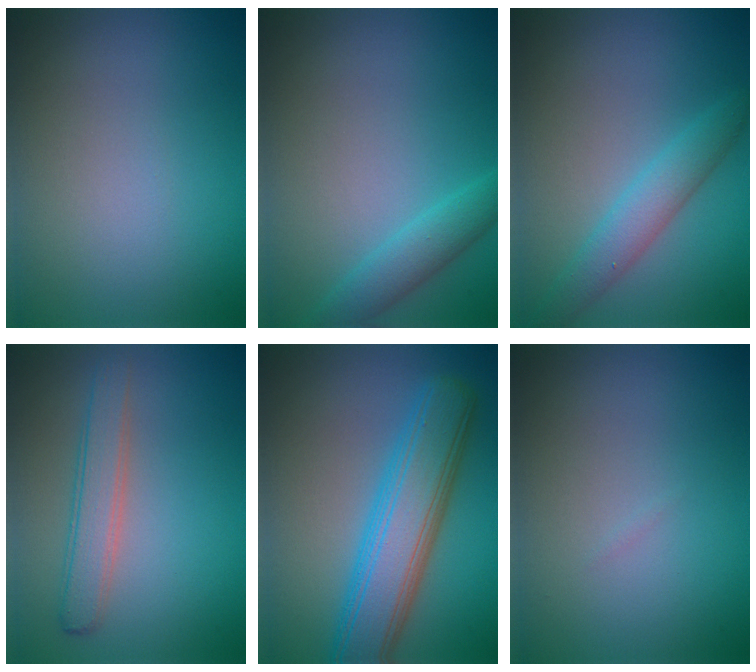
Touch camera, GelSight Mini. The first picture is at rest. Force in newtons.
{"total": 2.6, "press": 2.6, "slide": 0.1}
{"total": 3.2, "press": 3.2, "slide": 0.0}
{"total": 3.0, "press": 3.0, "slide": 0.1}
{"total": 7.7, "press": 7.7, "slide": 0.4}
{"total": 0.0}